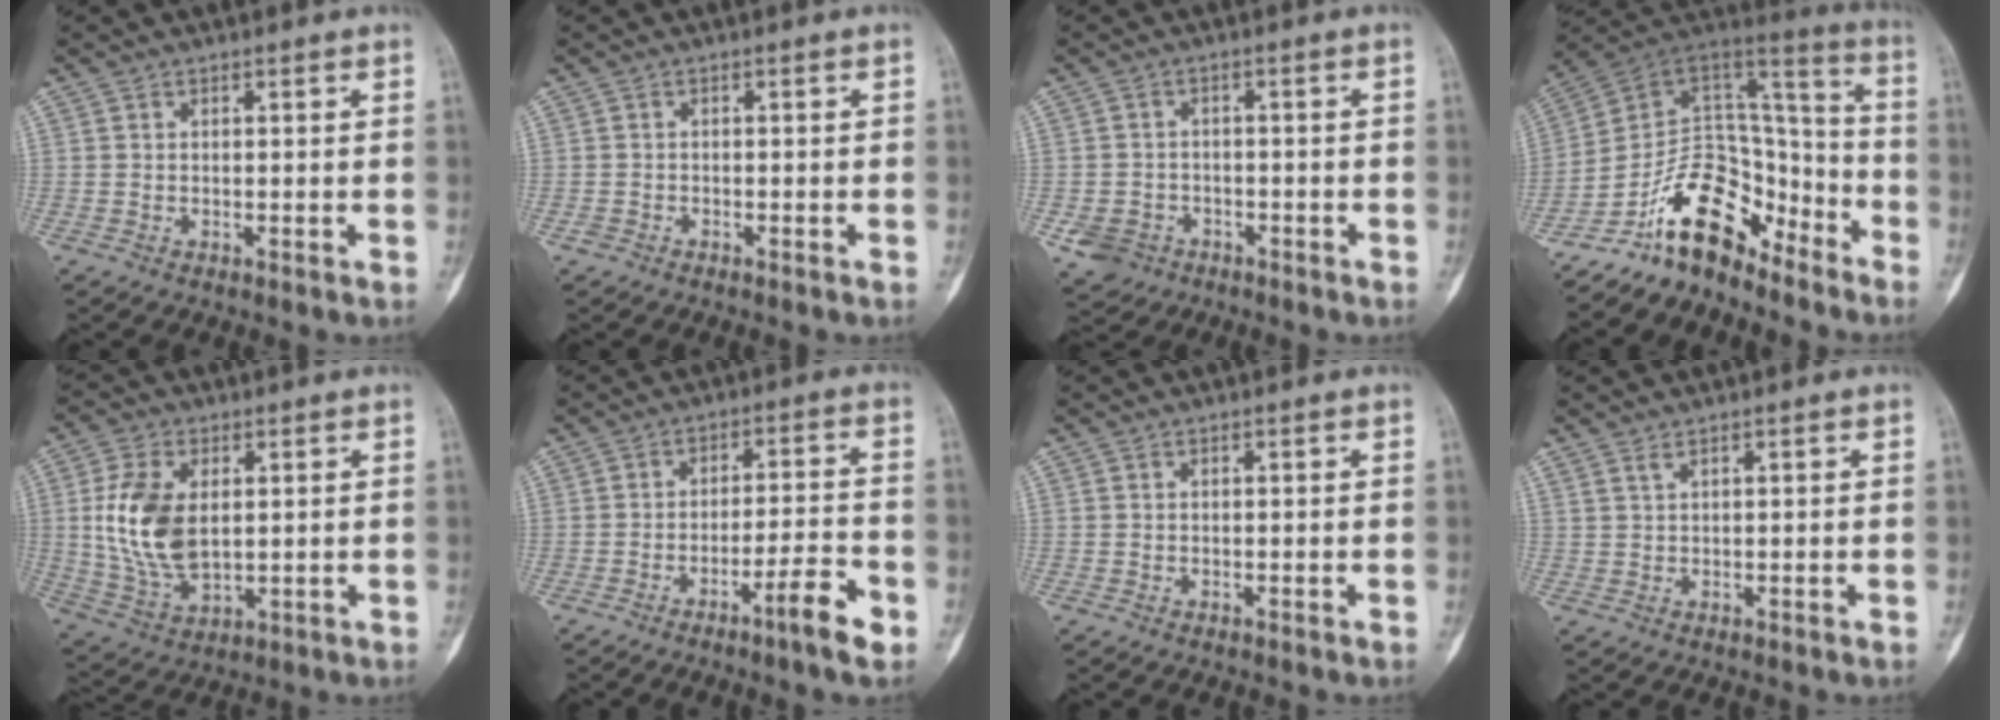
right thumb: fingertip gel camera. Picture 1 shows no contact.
{"total": 1.2, "force": [-0.8, 0.7, 0.4], "torque": [-0.012, 0.009, -0.016]}
{"total": 5.3, "force": [-2.6, 4.4, 1.4], "torque": [-0.020, 0.018, -0.038]}
{"total": 17.4, "force": [-11.7, 9.7, 8.5], "torque": [-0.097, 0.130, -0.206]}
{"total": 13.6, "force": [1.9, 8.0, 10.8], "torque": [-0.213, -0.011, 0.046]}
{"total": 7.5, "force": [-4.2, 0.6, 6.2], "torque": [-0.098, 0.027, -0.067]}
{"total": 0.0}
{"total": 1.1, "force": [0.9, 0.2, 0.6], "torque": [-0.012, -0.002, 0.023]}